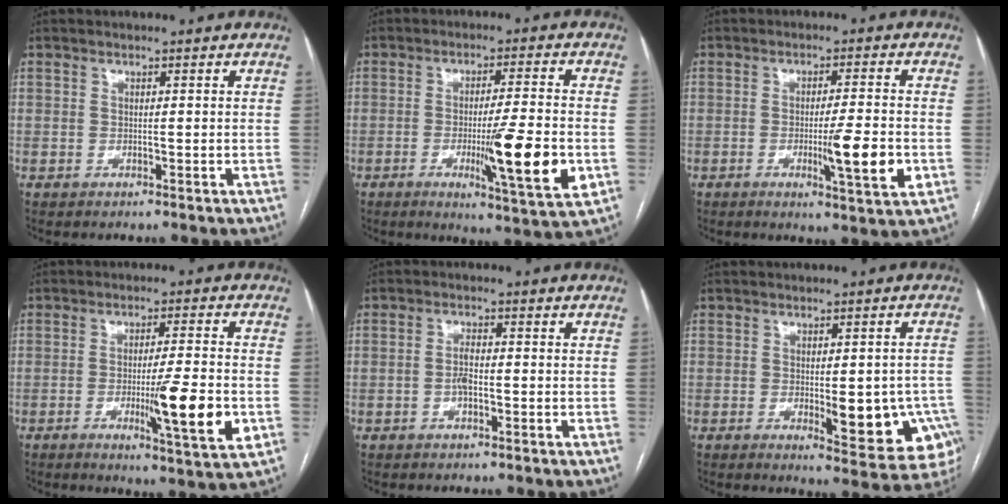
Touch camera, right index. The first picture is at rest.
{"total": 13.0, "force": [-3.2, 0.4, 12.6], "torque": [-0.192, -0.026, -0.049]}
{"total": 8.4, "force": [-2.1, 0.2, 8.1], "torque": [-0.124, -0.015, -0.032]}
{"total": 11.1, "force": [-2.8, 0.3, 10.7], "torque": [-0.163, -0.023, -0.043]}
{"total": 2.4, "force": [-0.6, 0.8, 2.2], "torque": [-0.043, 0.002, -0.012]}
{"total": 11.4, "force": [-3.2, 4.2, 10.1], "torque": [-0.092, 0.005, -0.030]}